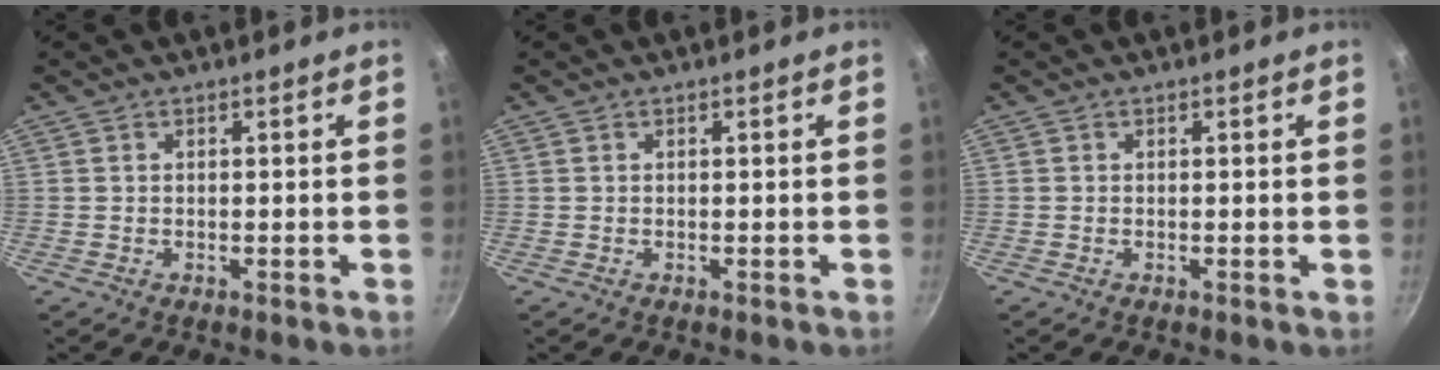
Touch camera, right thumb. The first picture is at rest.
{"total": 0.0}
{"total": 0.0}